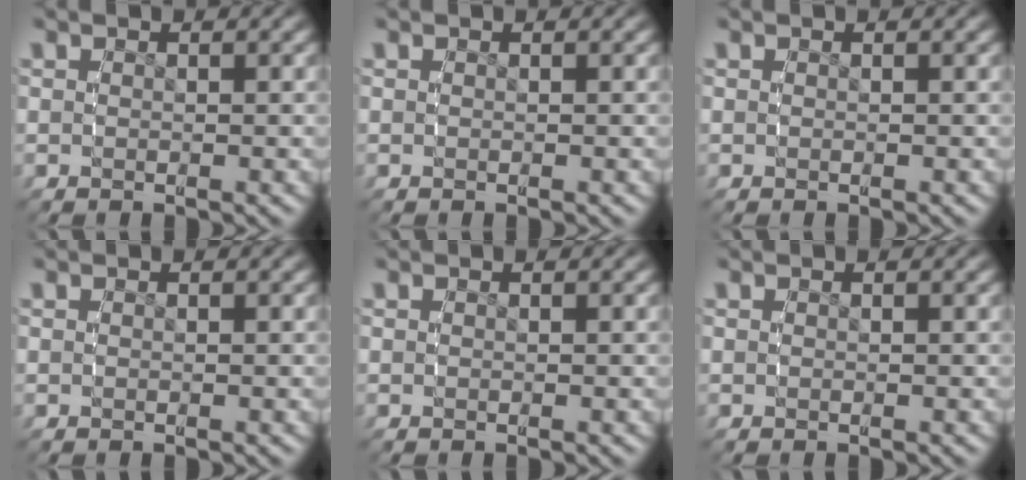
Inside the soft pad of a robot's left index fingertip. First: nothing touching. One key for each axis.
{"total": 0.0}
{"total": 0.0}
{"total": 0.0}
{"total": 0.0}
{"total": 0.0}